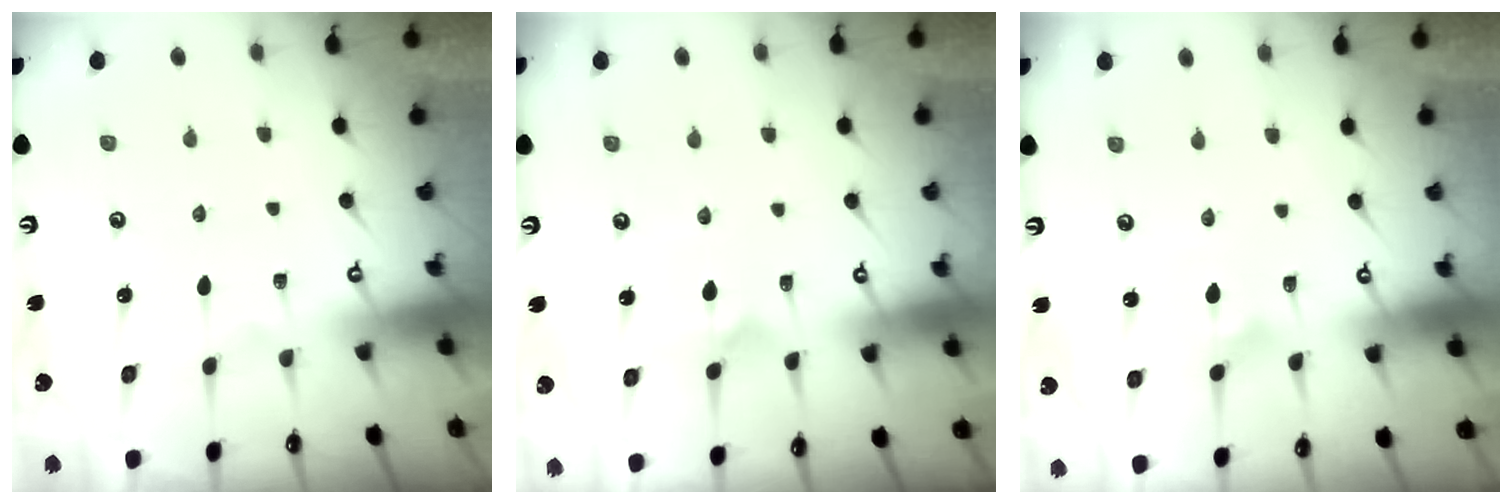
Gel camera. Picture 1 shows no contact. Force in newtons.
{"total": 7.0, "press": 7.0, "slide": 0.6}
{"total": 2.5, "press": 2.5, "slide": 0.1}